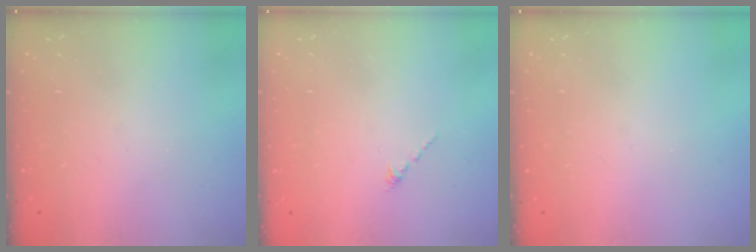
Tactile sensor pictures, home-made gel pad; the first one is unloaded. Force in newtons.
{"total": 0.0}
{"total": 0.0}